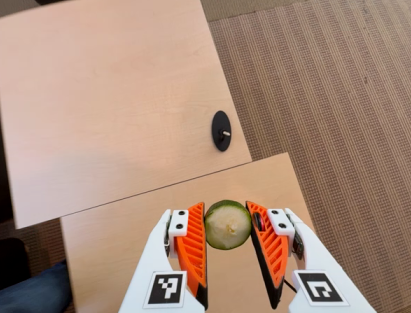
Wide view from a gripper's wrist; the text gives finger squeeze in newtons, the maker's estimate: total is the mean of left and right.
{"total": 10.6, "left": 11.1, "right": 10.1}